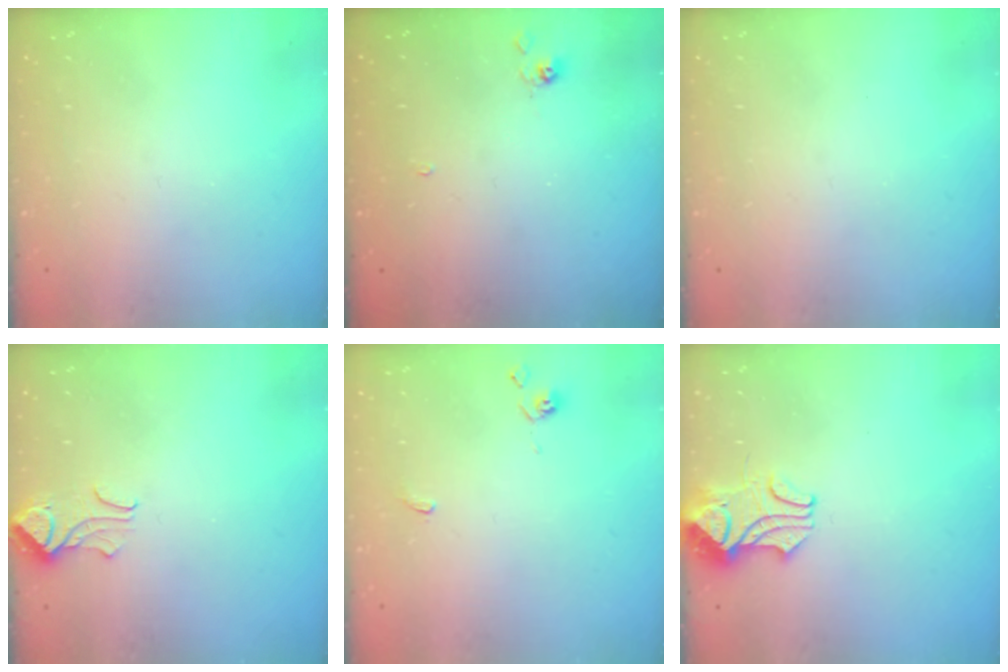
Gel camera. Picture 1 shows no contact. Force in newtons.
{"total": 3.6, "press": 3.5, "slide": 0.5}
{"total": 0.0}
{"total": 1.8, "press": 1.7, "slide": 0.7}
{"total": 2.8, "press": 2.8, "slide": 0.6}
{"total": 2.1, "press": 1.9, "slide": 0.9}